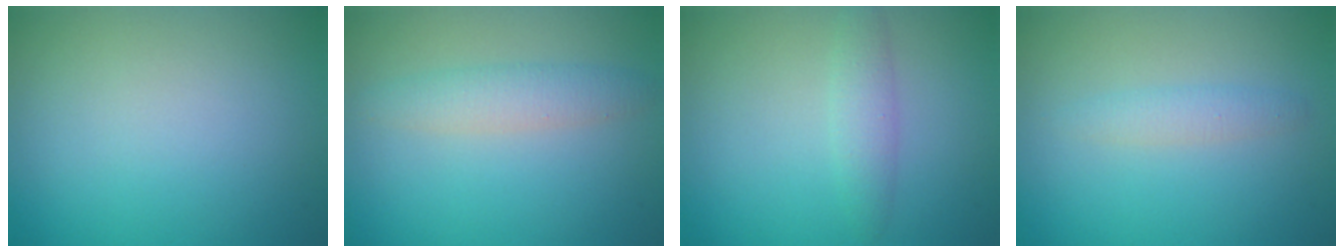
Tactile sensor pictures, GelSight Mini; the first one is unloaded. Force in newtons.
{"total": 2.4, "press": 2.4, "slide": 0.1}
{"total": 1.9, "press": 1.9, "slide": 0.0}
{"total": 1.5, "press": 1.5, "slide": 0.0}